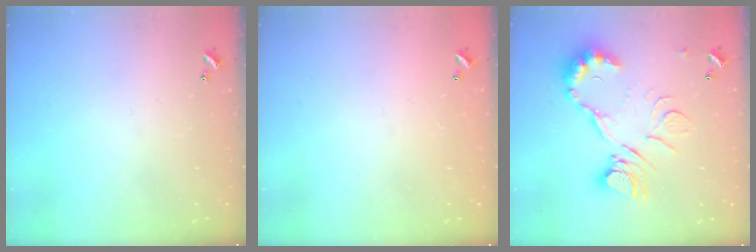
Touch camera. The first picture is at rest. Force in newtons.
{"total": 2.8, "press": 2.8, "slide": 0.1}
{"total": 15.5, "press": 15.4, "slide": 1.8}